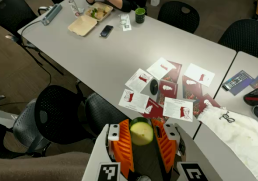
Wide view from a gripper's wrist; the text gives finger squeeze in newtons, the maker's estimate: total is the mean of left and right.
{"total": 11.1, "left": 11.0, "right": 11.2}